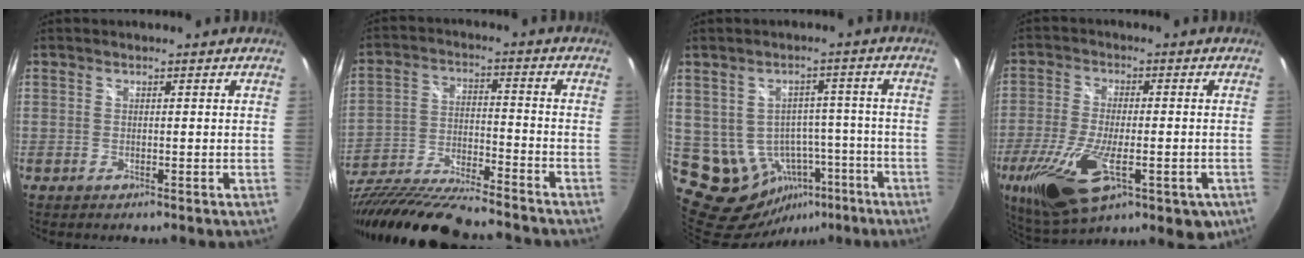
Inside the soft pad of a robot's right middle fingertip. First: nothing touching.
{"total": 22.8, "force": [-19.2, 3.8, 11.5], "torque": [-0.226, -0.049, -0.323]}
{"total": 13.1, "force": [-5.0, 11.1, 4.7], "torque": [-0.105, 0.026, -0.028]}
{"total": 21.2, "force": [-8.1, 9.8, 17.0], "torque": [-0.347, -0.067, -0.124]}